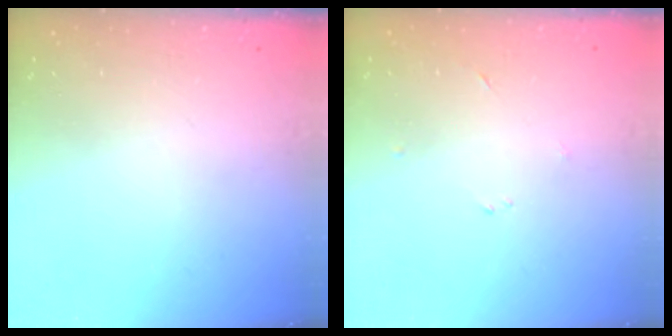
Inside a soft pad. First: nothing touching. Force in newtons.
{"total": 2.4, "press": 2.4, "slide": 0.3}